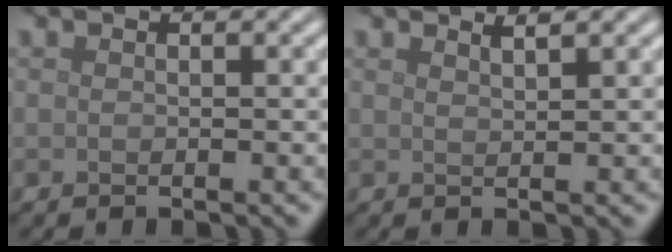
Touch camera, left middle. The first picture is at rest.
{"total": 1.5, "force": [1.3, 0.4, 0.7], "torque": [0.001, 0.003, 0.012]}